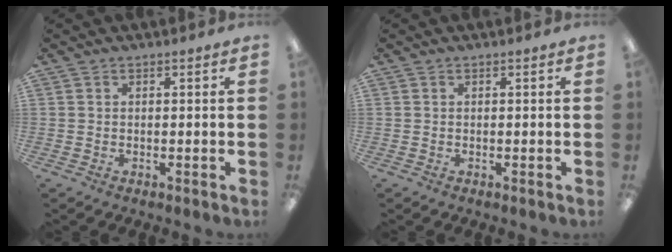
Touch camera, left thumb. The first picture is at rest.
{"total": 0.0}